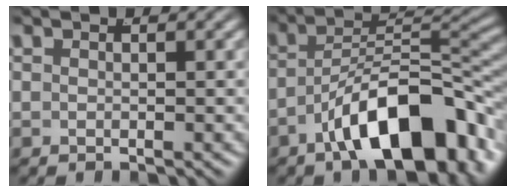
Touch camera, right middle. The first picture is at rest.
{"total": 11.6, "force": [-5.4, 5.0, 8.9], "torque": [-0.119, -0.020, -0.075]}